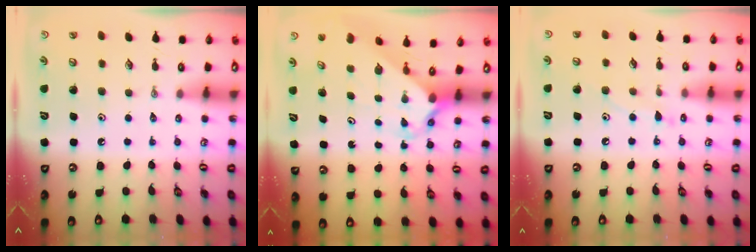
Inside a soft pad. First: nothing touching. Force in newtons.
{"total": 2.4, "press": 2.4, "slide": 0.3}
{"total": 6.7, "press": 6.7, "slide": 0.3}